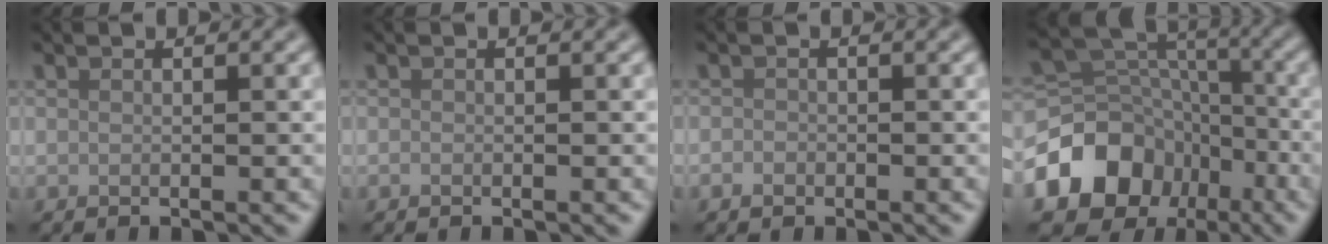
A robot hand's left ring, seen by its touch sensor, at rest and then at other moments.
{"total": 0.0}
{"total": 0.9, "force": [-0.5, 0.8, 0.3], "torque": [-0.003, -0.002, -0.011]}
{"total": 11.4, "force": [-5.3, 8.9, 4.7], "torque": [-0.108, -0.003, -0.094]}